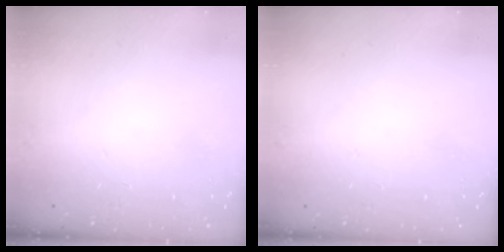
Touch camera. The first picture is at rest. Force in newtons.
{"total": 0.0}